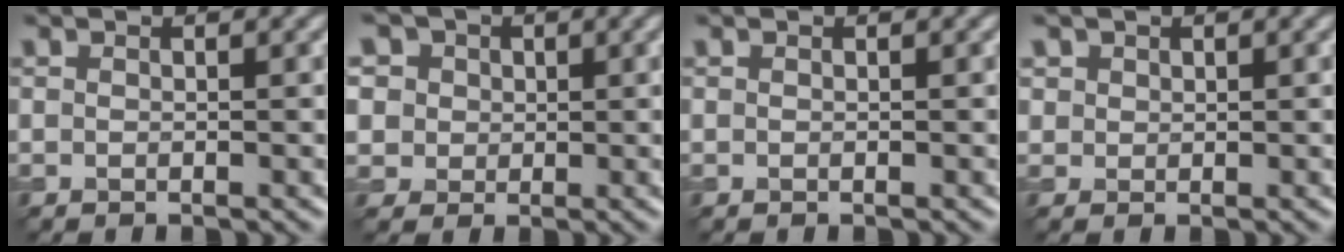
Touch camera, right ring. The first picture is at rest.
{"total": 7.8, "force": [3.7, 6.1, 3.0], "torque": [-0.062, 0.023, 0.039]}
{"total": 0.0}
{"total": 1.4, "force": [0.7, 1.2, 0.2], "torque": [-0.004, -0.006, 0.017]}